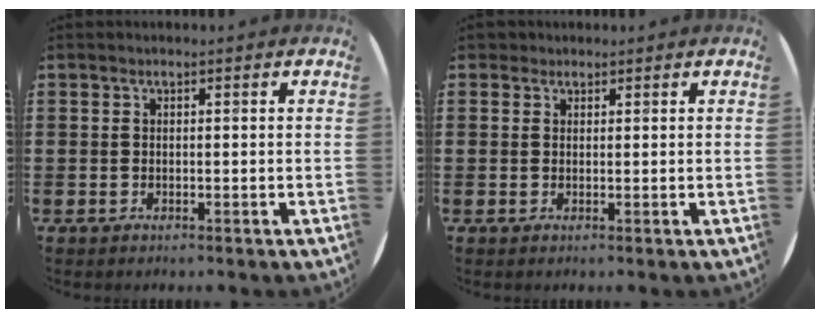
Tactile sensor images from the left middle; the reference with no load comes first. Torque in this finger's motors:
{"motor_torque": [-0.05, 0.05, -0.02, -0.01]}